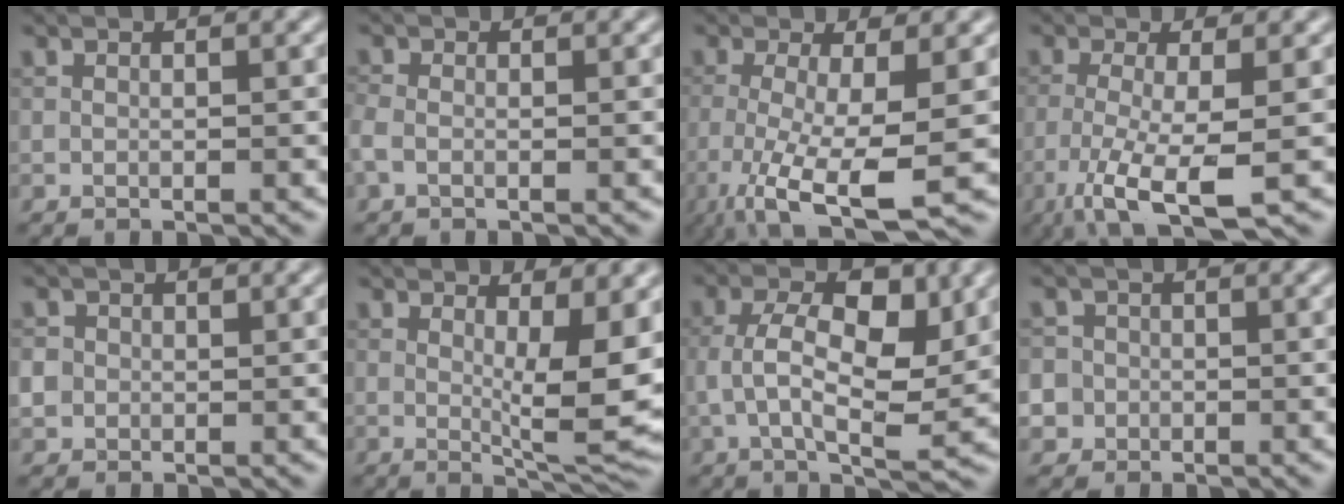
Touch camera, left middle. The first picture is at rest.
{"total": 1.3, "force": [-0.6, 0.7, 0.9], "torque": [-0.025, -0.001, -0.017]}
{"total": 7.9, "force": [-2.7, 2.0, 7.2], "torque": [-0.146, -0.023, -0.045]}
{"total": 6.6, "force": [-3.0, 1.6, 5.7], "torque": [-0.113, -0.012, -0.059]}
{"total": 2.4, "force": [0.1, 2.3, 0.6], "torque": [-0.007, 0.010, 0.000]}
{"total": 6.0, "force": [0.8, 1.3, 5.8], "torque": [-0.080, -0.017, 0.018]}
{"total": 6.8, "force": [0.4, 3.0, 6.1], "torque": [-0.107, 0.000, 0.005]}
{"total": 5.1, "force": [-0.9, 4.9, 1.1], "torque": [-0.019, 0.016, -0.041]}